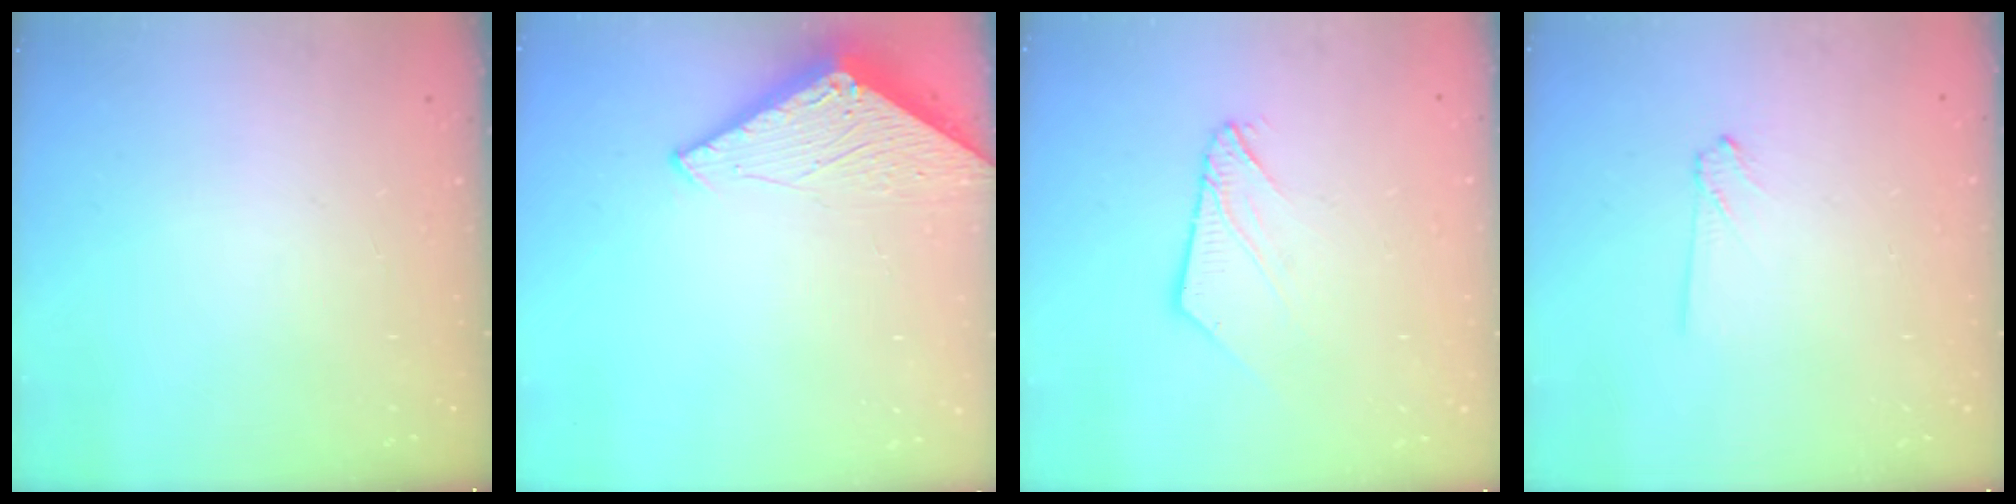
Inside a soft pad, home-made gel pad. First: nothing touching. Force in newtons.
{"total": 2.8, "press": 2.8, "slide": 0.2}
{"total": 7.5, "press": 7.5, "slide": 0.6}
{"total": 0.8, "press": 0.8, "slide": 0.0}